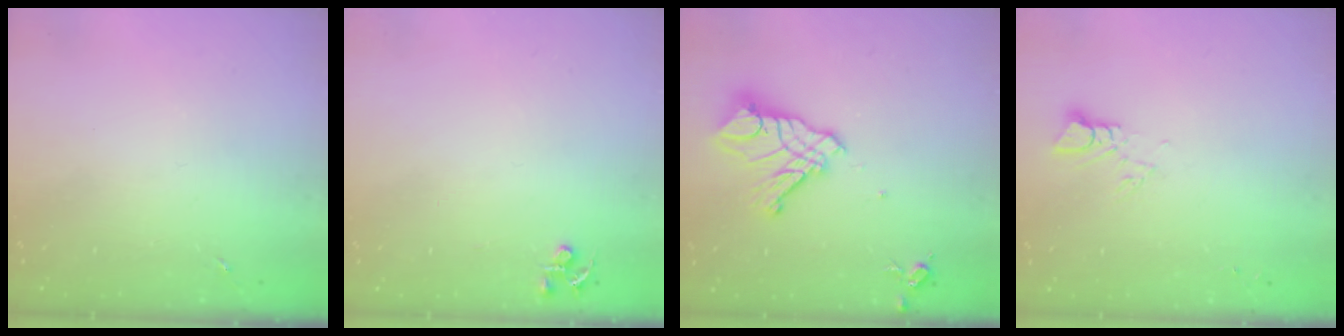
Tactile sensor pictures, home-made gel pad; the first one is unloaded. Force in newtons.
{"total": 4.5, "press": 4.4, "slide": 0.5}
{"total": 14.6, "press": 14.6, "slide": 1.5}
{"total": 3.6, "press": 3.6, "slide": 0.1}